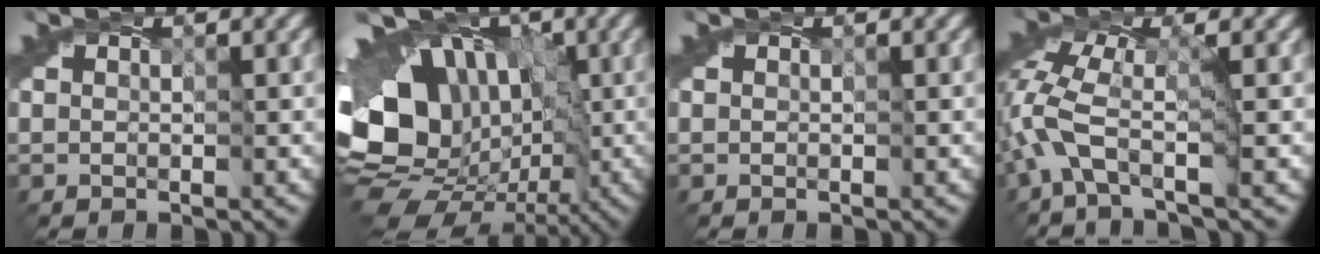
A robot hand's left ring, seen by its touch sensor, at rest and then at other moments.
{"total": 16.6, "force": [-1.1, 13.0, 10.2], "torque": [-0.187, 0.013, -0.028]}
{"total": 0.0}
{"total": 4.0, "force": [-1.4, 1.1, 3.6], "torque": [-0.091, 0.003, -0.040]}